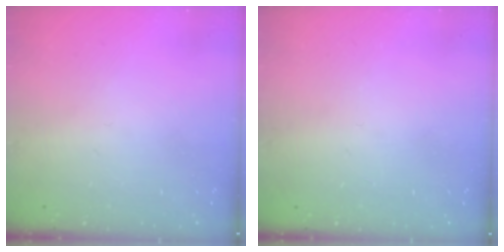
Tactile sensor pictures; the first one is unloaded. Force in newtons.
{"total": 1.5, "press": 1.5, "slide": 0.1}